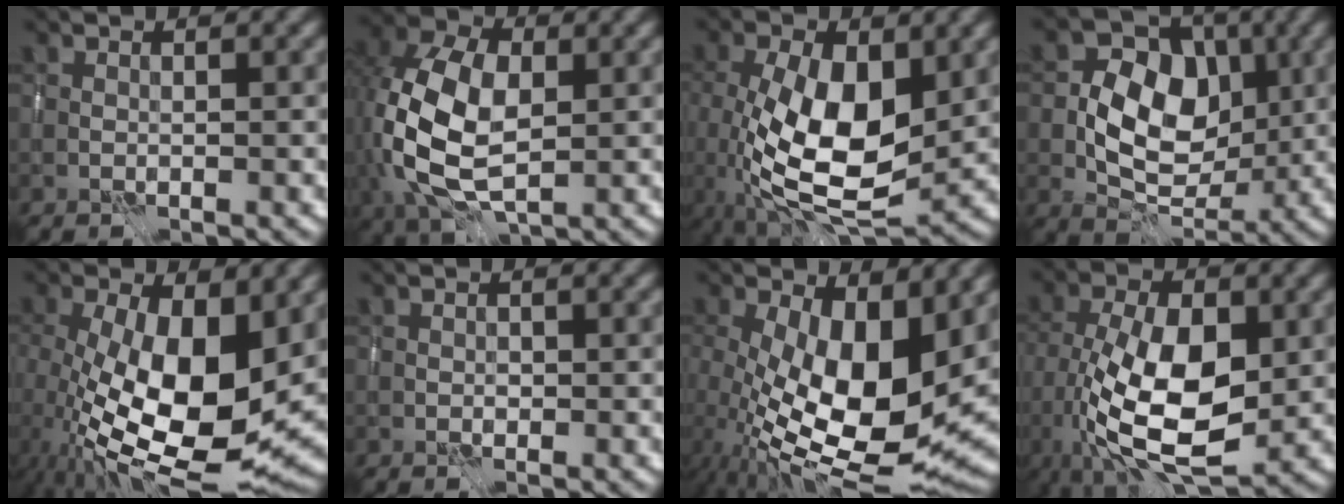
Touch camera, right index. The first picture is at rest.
{"total": 11.4, "force": [0.1, 7.4, 8.7], "torque": [-0.208, -0.005, 0.006]}
{"total": 10.7, "force": [-0.9, 5.1, 9.4], "torque": [-0.180, -0.007, -0.019]}
{"total": 7.8, "force": [0.0, 5.8, 5.3], "torque": [-0.084, -0.002, -0.005]}
{"total": 14.0, "force": [-0.9, 6.5, 12.3], "torque": [-0.213, -0.023, -0.015]}
{"total": 0.7, "force": [-0.2, 0.6, 0.3], "torque": [-0.004, -0.002, -0.001]}
{"total": 13.1, "force": [0.4, 6.4, 11.5], "torque": [-0.190, -0.024, 0.008]}
{"total": 11.3, "force": [-2.0, 5.5, 9.7], "torque": [-0.184, -0.011, -0.036]}